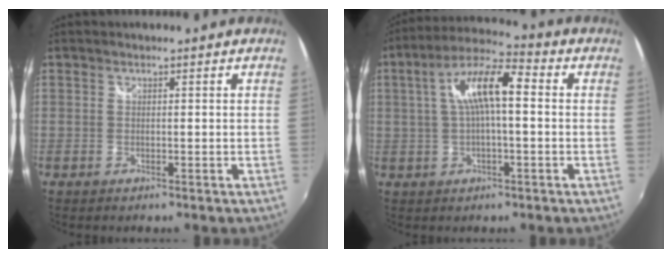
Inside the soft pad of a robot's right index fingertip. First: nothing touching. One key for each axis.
{"total": 10.6, "fx": 1.1, "fy": 3.0, "fz": 10.1, "tx": -0.189, "ty": 0.024, "tz": 0.018}